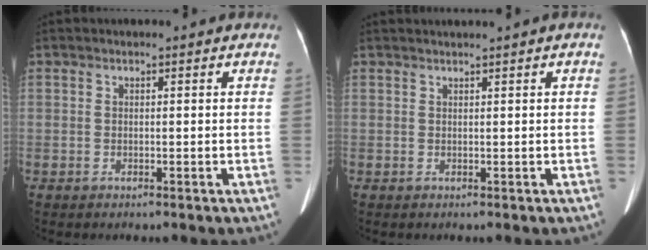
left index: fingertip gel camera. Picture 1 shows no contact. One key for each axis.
{"total": 1.0, "fx": 0.6, "fy": -0.3, "fz": 0.7, "tx": -0.017, "ty": 0.008, "tz": 0.017}